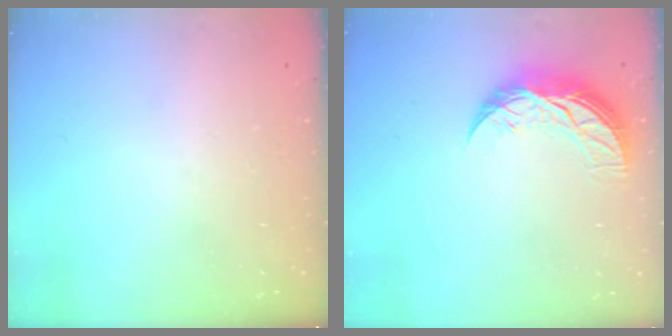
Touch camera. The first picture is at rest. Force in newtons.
{"total": 9.0, "press": 9.0, "slide": 0.8}